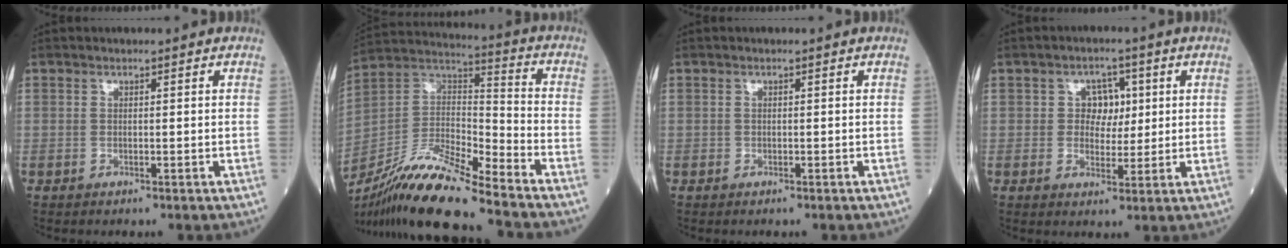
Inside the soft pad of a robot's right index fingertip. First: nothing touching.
{"total": 17.4, "force": [-14.2, 0.9, 9.9], "torque": [-0.197, 0.002, -0.263]}
{"total": 0.0}
{"total": 4.3, "force": [0.8, 3.5, 2.4], "torque": [-0.022, 0.010, 0.012]}